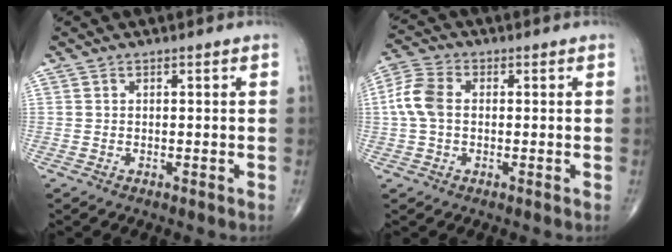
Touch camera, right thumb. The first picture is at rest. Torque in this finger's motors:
{"motor_torque": [-0.18, 0.63, 0.95, 0.12, 0.09]}